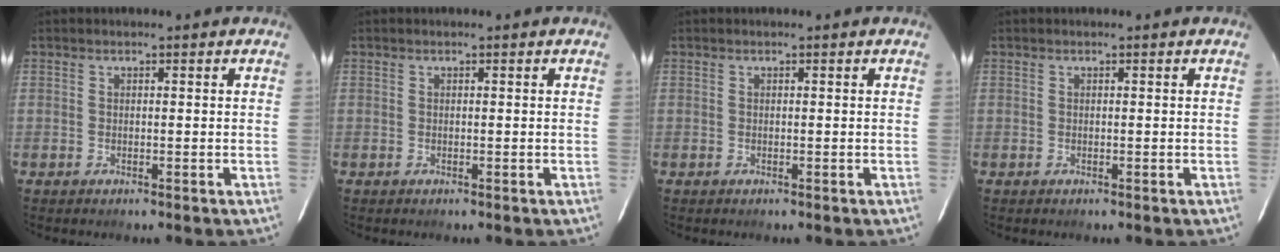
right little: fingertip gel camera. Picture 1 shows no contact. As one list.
[{"total": 0.0}, {"total": 0.0}, {"total": 0.0}]